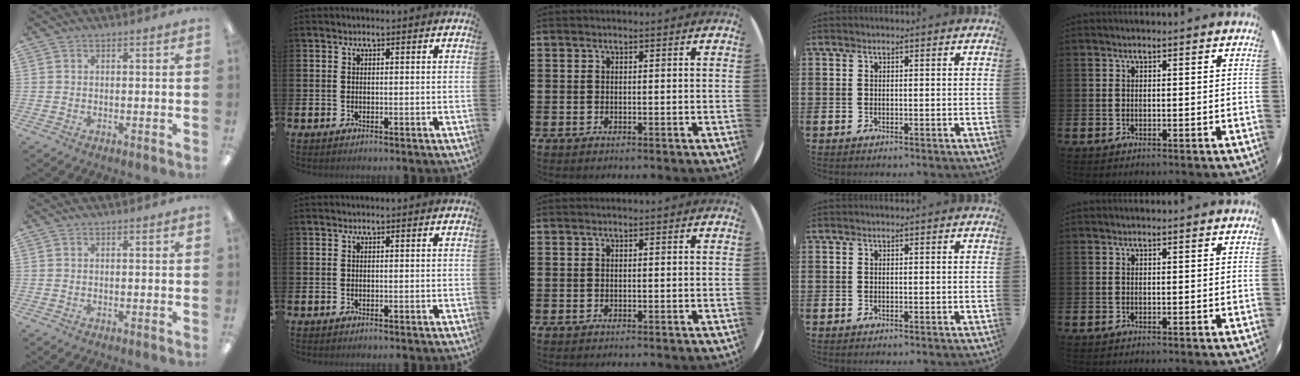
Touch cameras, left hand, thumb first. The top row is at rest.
{}